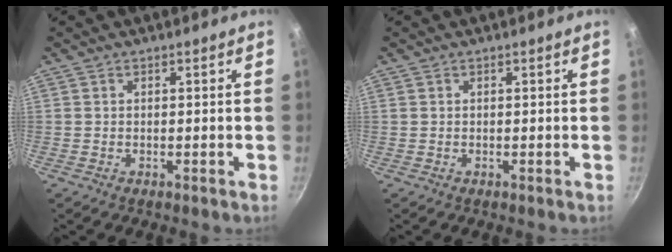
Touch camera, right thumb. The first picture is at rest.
{"total": 0.0}